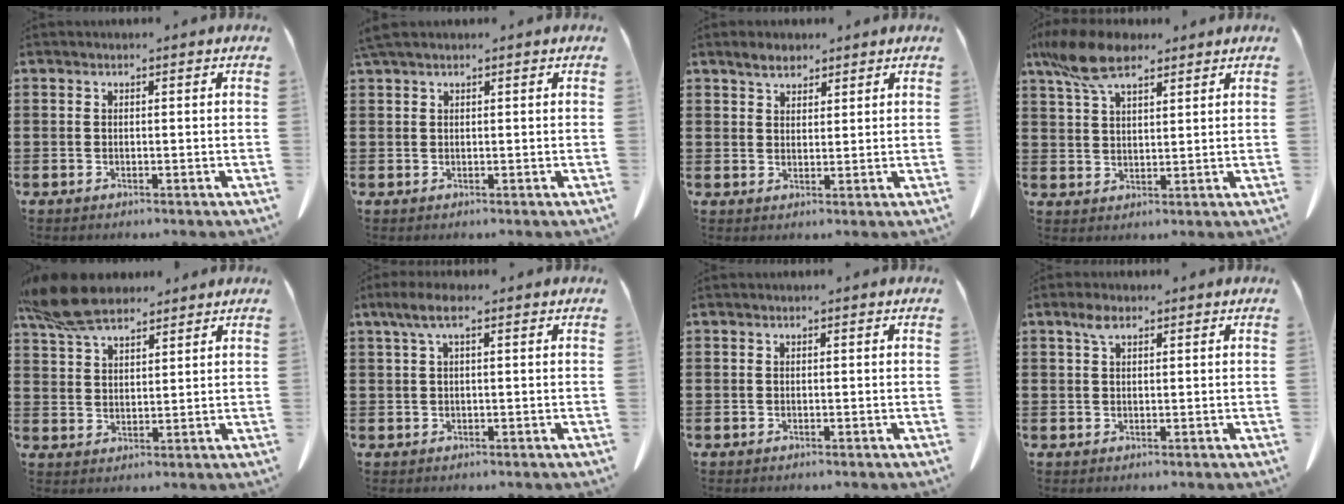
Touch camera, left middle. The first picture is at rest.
{"total": 1.4, "force": [1.0, 0.0, 0.9], "torque": [-0.021, -0.001, 0.020]}
{"total": 3.1, "force": [2.6, 1.3, 1.0], "torque": [-0.019, 0.000, 0.048]}
{"total": 8.9, "force": [6.1, 3.4, 5.6], "torque": [-0.138, -0.007, 0.112]}
{"total": 8.7, "force": [6.9, 3.0, 4.4], "torque": [-0.106, -0.006, 0.133]}
{"total": 3.7, "force": [1.2, 0.9, 3.3], "torque": [-0.075, 0.002, 0.018]}
{"total": 0.0}
{"total": 2.3, "force": [1.3, 1.1, 1.6], "torque": [-0.036, 0.003, 0.023]}